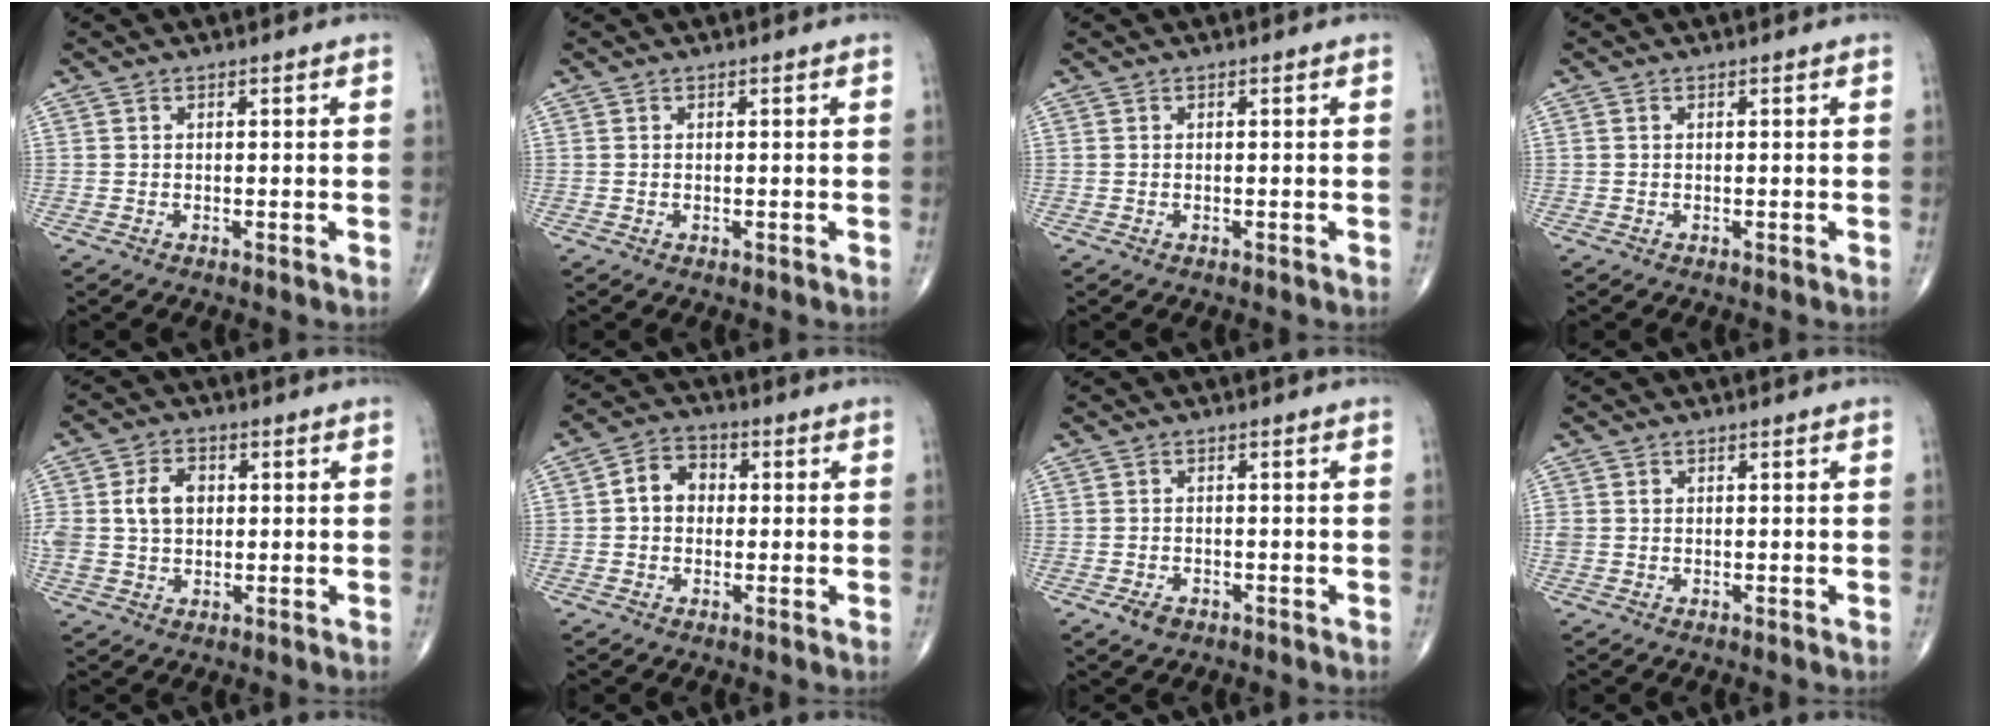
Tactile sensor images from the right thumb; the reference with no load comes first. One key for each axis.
{"total": 0.0}
{"total": 0.0}
{"total": 0.0}
{"total": 8.2, "fx": 1.0, "fy": 6.0, "fz": 5.5, "tx": -0.099, "ty": 0.009, "tz": 0.018}
{"total": 6.3, "fx": 0.3, "fy": 5.1, "fz": 3.7, "tx": -0.044, "ty": 0.020, "tz": -0.005}
{"total": 2.5, "fx": -1.4, "fy": 1.6, "fz": 1.3, "tx": -0.020, "ty": 0.002, "tz": -0.021}
{"total": 1.6, "fx": 0.1, "fy": 1.4, "fz": 0.7, "tx": -0.015, "ty": 0.006, "tz": 0.006}